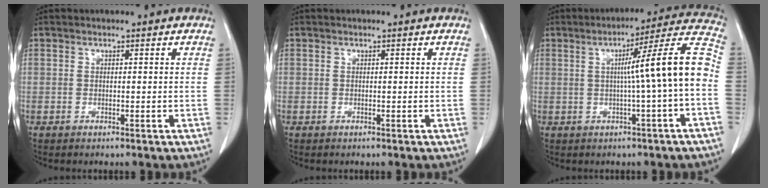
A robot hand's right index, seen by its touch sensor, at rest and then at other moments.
{"total": 0.0}
{"total": 12.0, "force": [-0.6, -1.2, 11.9], "torque": [-0.161, 0.026, -0.012]}